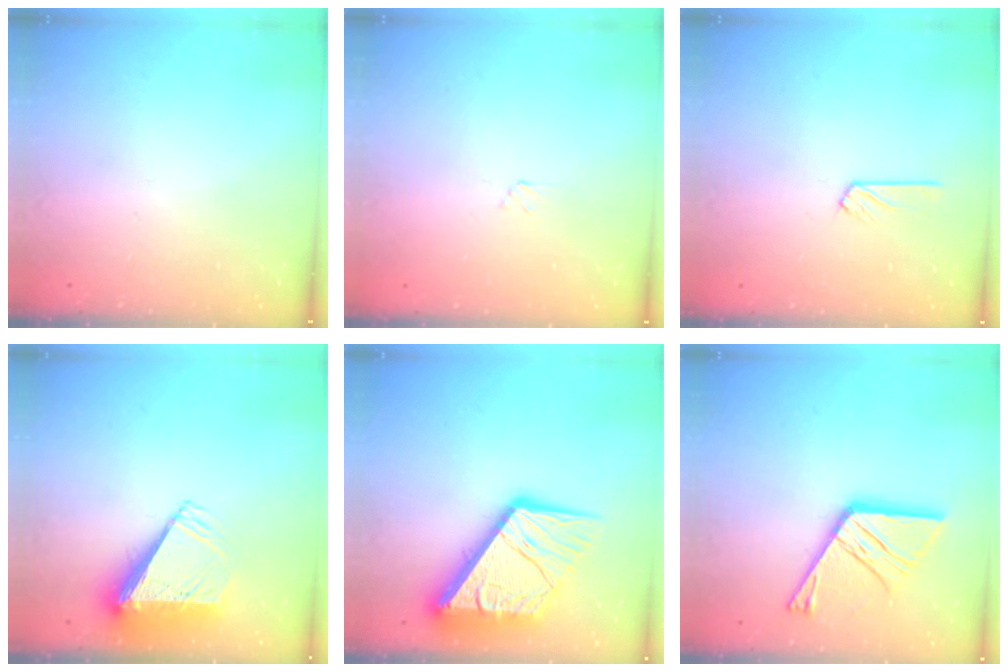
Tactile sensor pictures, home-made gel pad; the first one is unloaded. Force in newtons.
{"total": 1.2, "press": 1.2, "slide": 0.1}
{"total": 3.0, "press": 3.0, "slide": 0.3}
{"total": 9.1, "press": 9.0, "slide": 1.3}
{"total": 21.6, "press": 21.5, "slide": 2.4}
{"total": 16.0, "press": 15.9, "slide": 1.5}